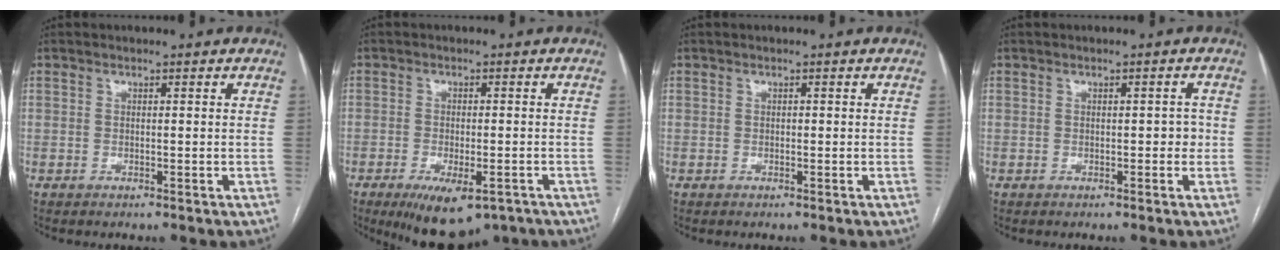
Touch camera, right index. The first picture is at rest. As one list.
[{"total": 10.1, "force": [-6.6, 3.8, 6.7], "torque": [-0.101, -0.012, -0.094]}, {"total": 0.0}, {"total": 1.6, "force": [-0.2, 0.9, 1.3], "torque": [-0.010, 0.010, -0.003]}]